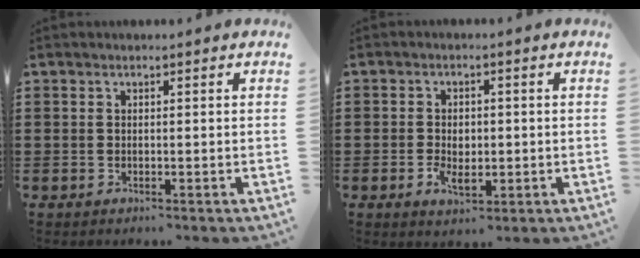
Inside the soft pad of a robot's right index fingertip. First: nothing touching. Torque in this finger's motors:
{"motor_torque": [1.11, 1.03, 0.16, 0.10]}